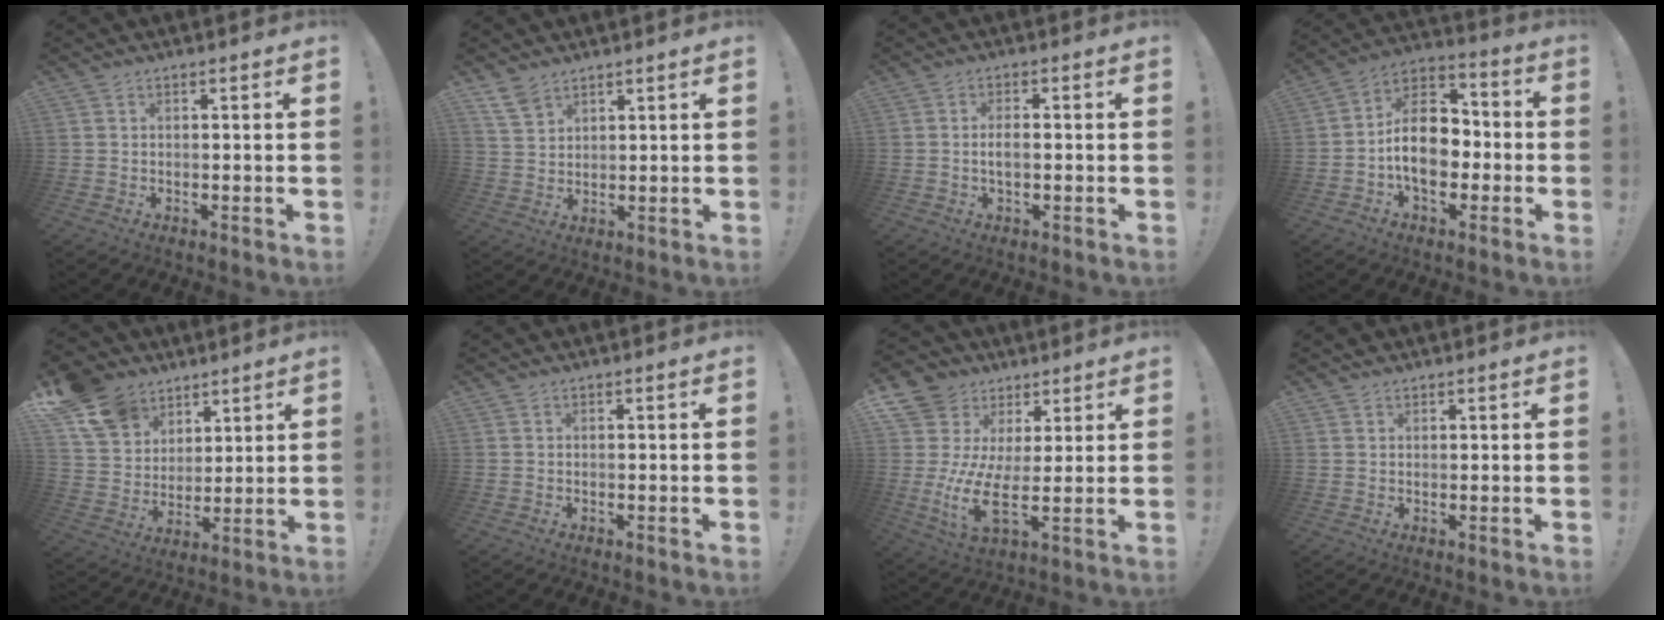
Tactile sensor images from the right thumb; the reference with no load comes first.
{"total": 6.3, "force": [4.8, 3.6, 2.0], "torque": [-0.034, -0.028, 0.094]}
{"total": 3.0, "force": [-0.5, 1.0, 2.8], "torque": [-0.047, -0.001, -0.014]}
{"total": 16.4, "force": [-2.7, 11.3, 11.6], "torque": [-0.195, 0.030, -0.039]}
{"total": 15.0, "force": [9.1, 10.8, 5.0], "torque": [-0.091, -0.053, 0.185]}
{"total": 0.0}
{"total": 11.4, "force": [2.1, 7.1, 8.7], "torque": [-0.194, -0.039, 0.035]}
{"total": 0.9, "force": [0.8, 0.4, 0.1], "torque": [0.002, -0.002, 0.016]}